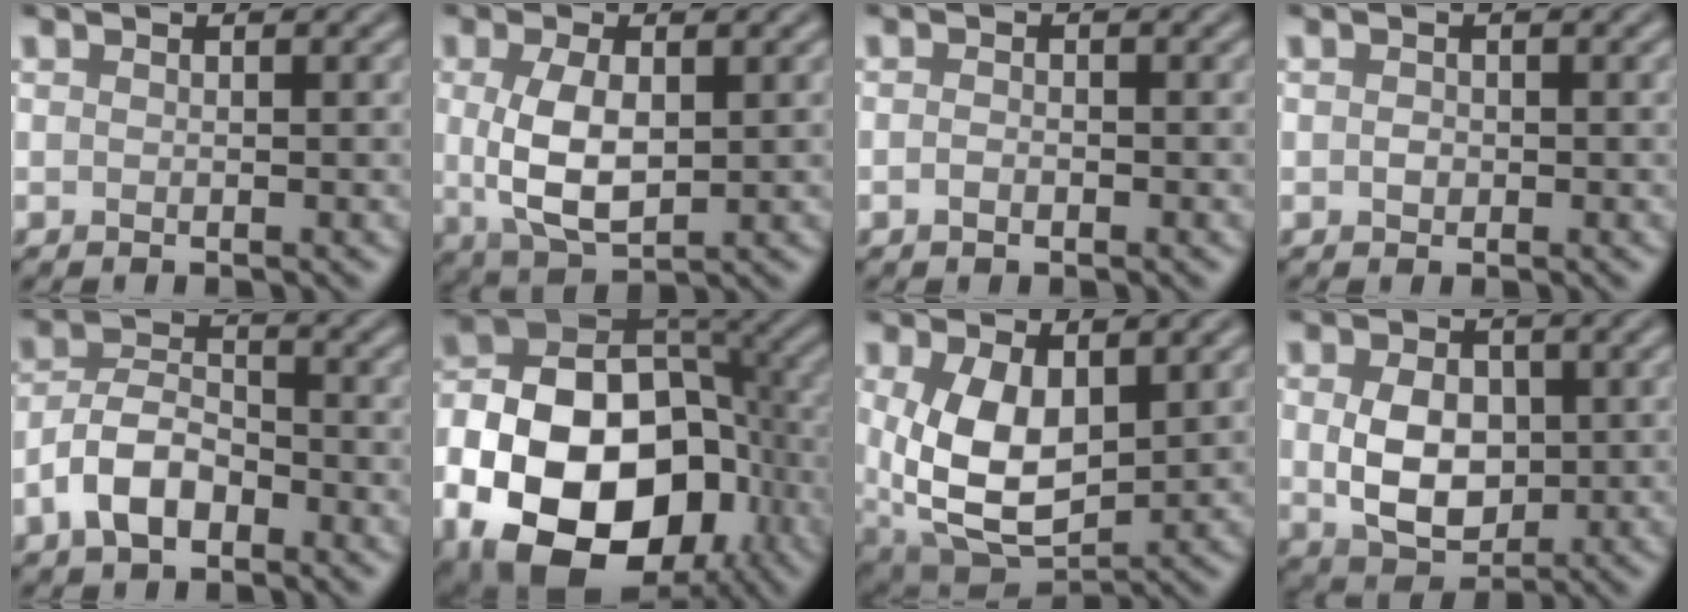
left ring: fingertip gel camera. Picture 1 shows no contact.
{"total": 5.4, "force": [0.3, 2.7, 4.6], "torque": [-0.102, -0.003, 0.012]}
{"total": 1.0, "force": [-0.4, 0.6, 0.7], "torque": [-0.014, -0.001, -0.011]}
{"total": 0.9, "force": [-0.1, 0.7, 0.5], "torque": [-0.009, -0.002, -0.004]}
{"total": 5.0, "force": [-2.5, 2.8, 3.3], "torque": [-0.059, 0.008, -0.054]}
{"total": 18.2, "force": [-6.9, 12.1, 11.8], "torque": [-0.200, -0.016, -0.118]}
{"total": 8.6, "force": [1.2, 5.1, 6.9], "torque": [-0.148, -0.012, 0.027]}
{"total": 6.0, "force": [0.1, 4.3, 4.2], "torque": [-0.083, -0.007, 0.008]}